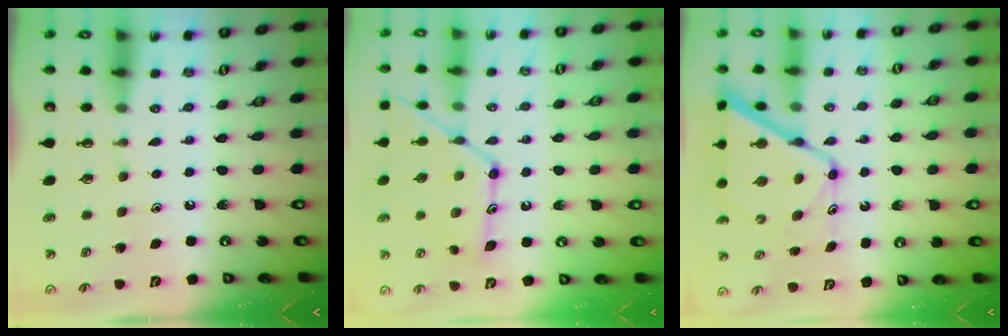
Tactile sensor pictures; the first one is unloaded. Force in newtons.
{"total": 16.4, "press": 16.3, "slide": 1.3}
{"total": 14.0, "press": 14.0, "slide": 1.1}